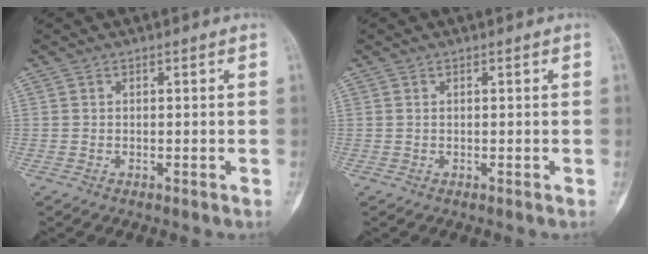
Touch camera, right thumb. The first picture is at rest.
{"total": 0.0}